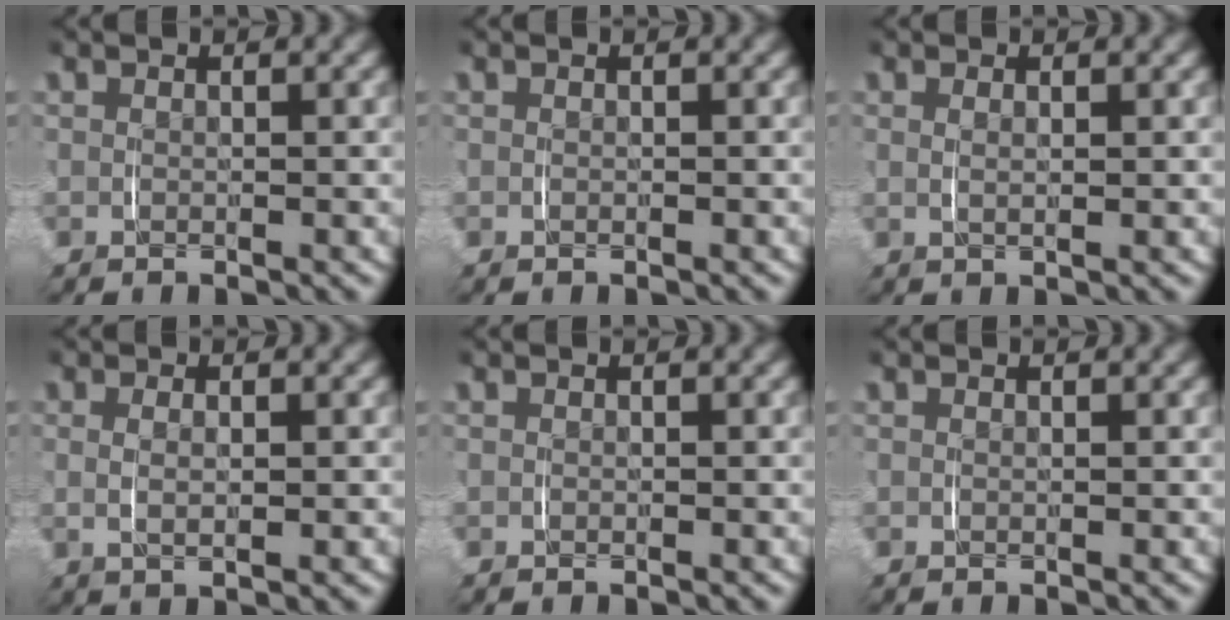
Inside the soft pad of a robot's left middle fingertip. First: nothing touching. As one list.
[{"total": 0.0}, {"total": 1.0, "force": [0.4, 0.0, 0.9], "torque": [-0.017, -0.003, 0.011]}, {"total": 1.8, "force": [0.3, 0.5, 1.7], "torque": [-0.032, -0.003, 0.011]}, {"total": 0.0}, {"total": 0.0}]